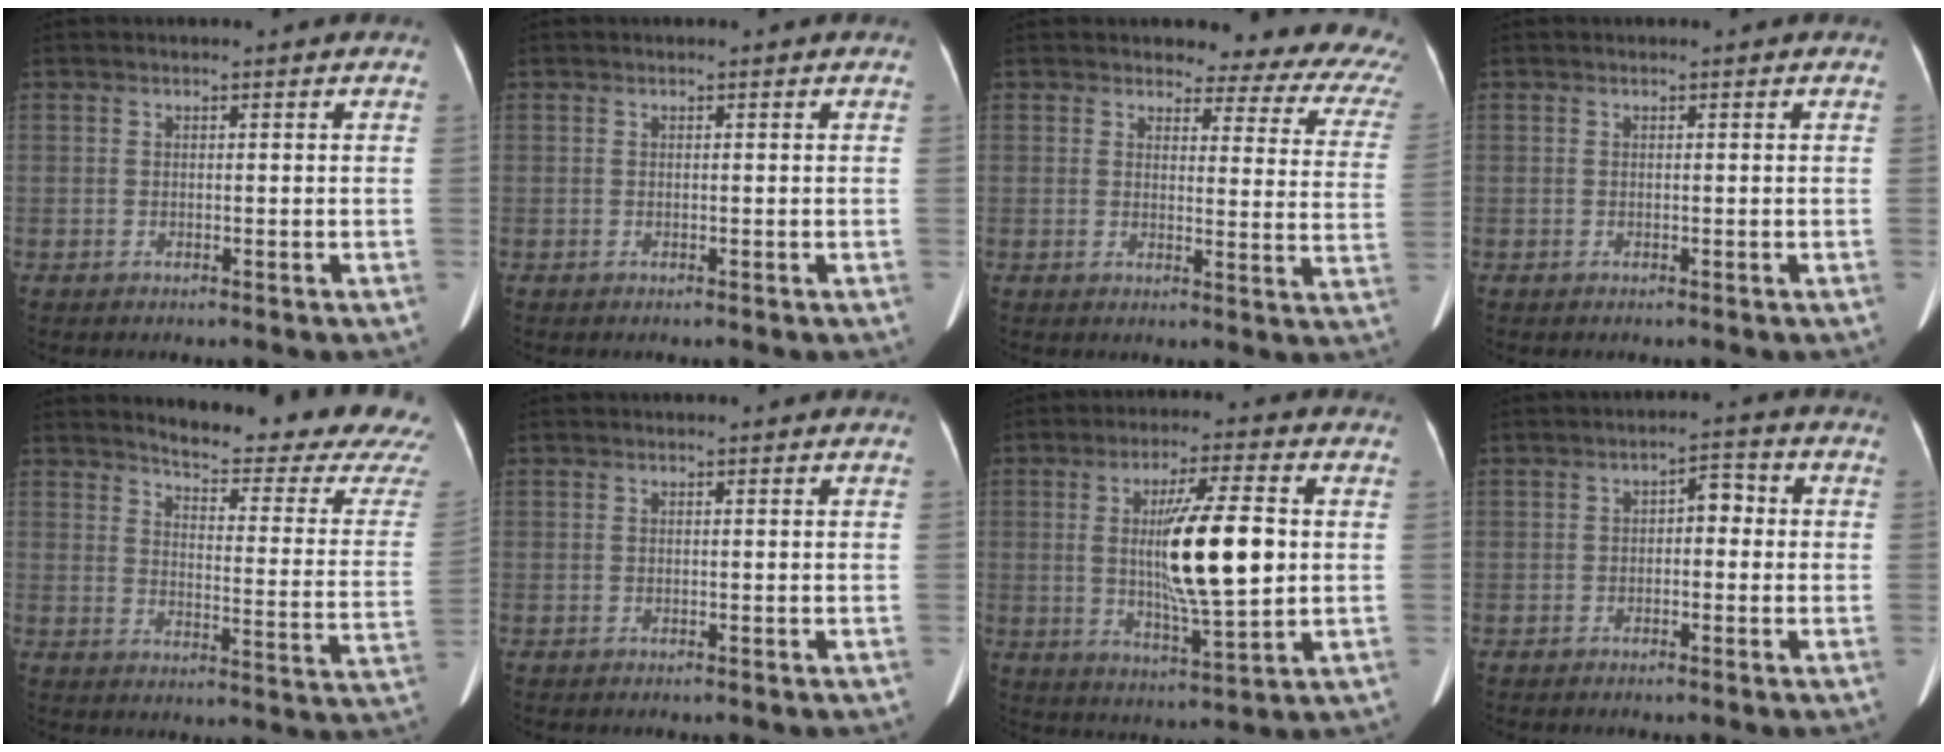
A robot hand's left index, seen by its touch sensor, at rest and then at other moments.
{"total": 0.0}
{"total": 13.2, "force": [11.1, 4.4, 5.6], "torque": [-0.036, -0.039, 0.091]}
{"total": 0.0}
{"total": 20.6, "force": [19.5, 0.9, 6.7], "torque": [-0.088, -0.114, 0.221]}
{"total": 0.0}
{"total": 12.7, "force": [1.2, 1.4, 12.6], "torque": [-0.217, -0.006, 0.023]}
{"total": 3.5, "force": [-0.1, 1.8, 3.0], "torque": [-0.038, 0.025, -0.004]}